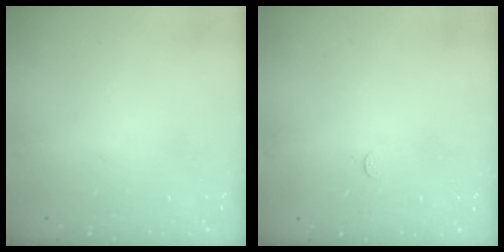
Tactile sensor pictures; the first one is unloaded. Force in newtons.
{"total": 2.7, "press": 2.7, "slide": 0.2}